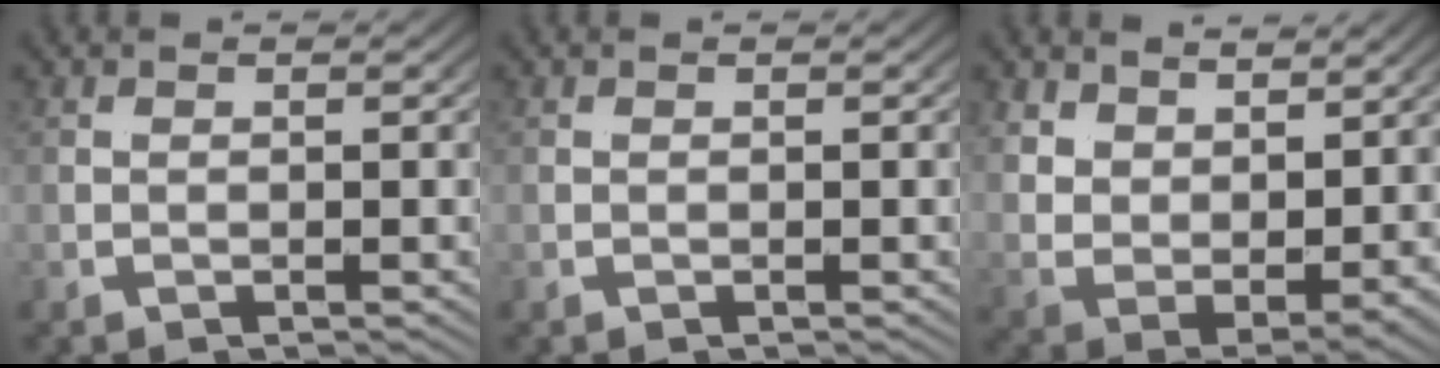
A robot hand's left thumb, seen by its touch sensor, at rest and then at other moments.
{"total": 0.0}
{"total": 2.4, "force": [2.2, -1.0, -0.1], "torque": [-0.018, 0.001, 0.042]}